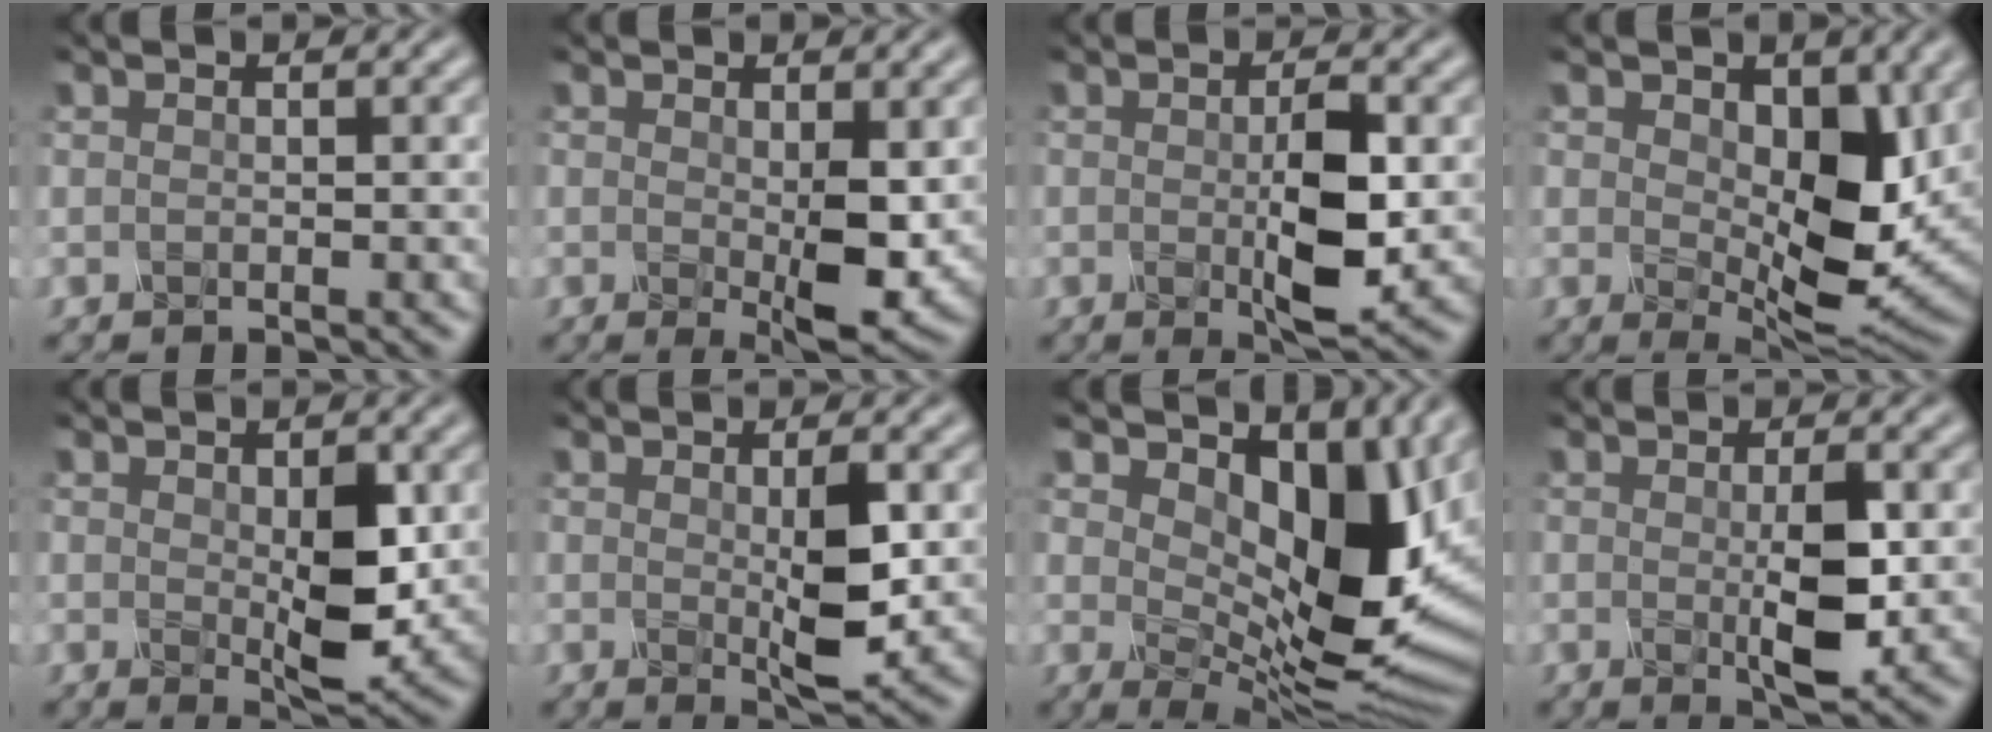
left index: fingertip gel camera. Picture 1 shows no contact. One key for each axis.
{"total": 4.7, "fx": -0.4, "fy": 1.3, "fz": 4.5, "tx": -0.092, "ty": -0.014, "tz": 0.004}
{"total": 5.3, "fx": -0.4, "fy": 1.2, "fz": 5.1, "tx": -0.106, "ty": -0.008, "tz": 0.002}
{"total": 7.9, "fx": 0.7, "fy": 3.9, "fz": 6.8, "tx": -0.123, "ty": -0.011, "tz": 0.023}
{"total": 4.5, "fx": 0.0, "fy": 1.9, "fz": 4.1, "tx": -0.086, "ty": -0.012, "tz": 0.013}
{"total": 3.9, "fx": 0.2, "fy": 0.7, "fz": 3.8, "tx": -0.084, "ty": -0.007, "tz": 0.012}
{"total": 12.7, "fx": 2.8, "fy": 6.4, "fz": 10.6, "tx": -0.164, "ty": -0.011, "tz": 0.057}
{"total": 4.1, "fx": -0.1, "fy": 0.8, "fz": 4.0, "tx": -0.092, "ty": -0.008, "tz": 0.007}